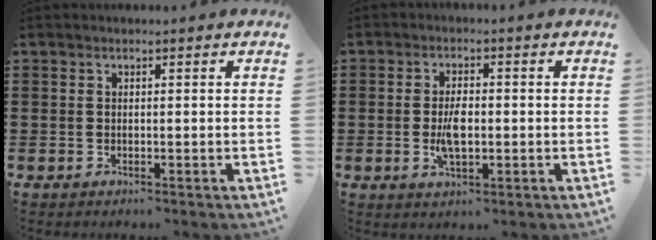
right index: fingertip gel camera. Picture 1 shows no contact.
{"total": 4.7, "force": [-0.6, 2.1, 4.2], "torque": [-0.090, -0.001, -0.014]}